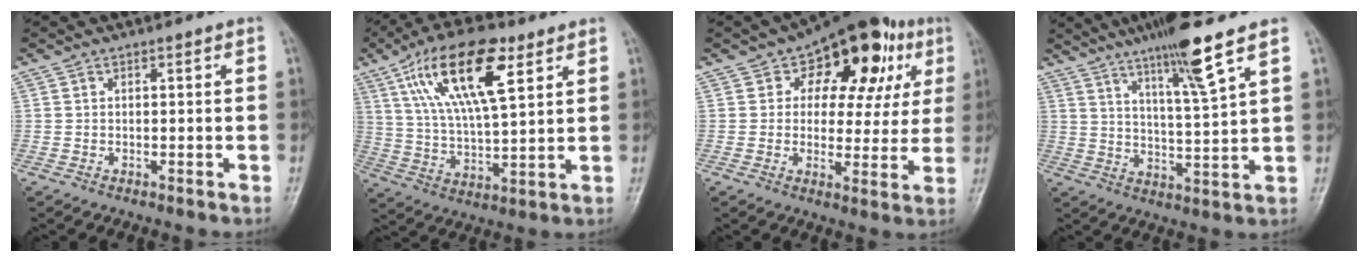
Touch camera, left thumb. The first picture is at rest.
{"total": 17.4, "force": [8.0, 6.4, 14.0], "torque": [-0.241, -0.016, 0.146]}
{"total": 17.2, "force": [7.3, 10.8, 11.2], "torque": [-0.076, -0.004, 0.093]}
{"total": 11.5, "force": [7.3, 0.3, 8.8], "torque": [-0.151, -0.043, 0.128]}